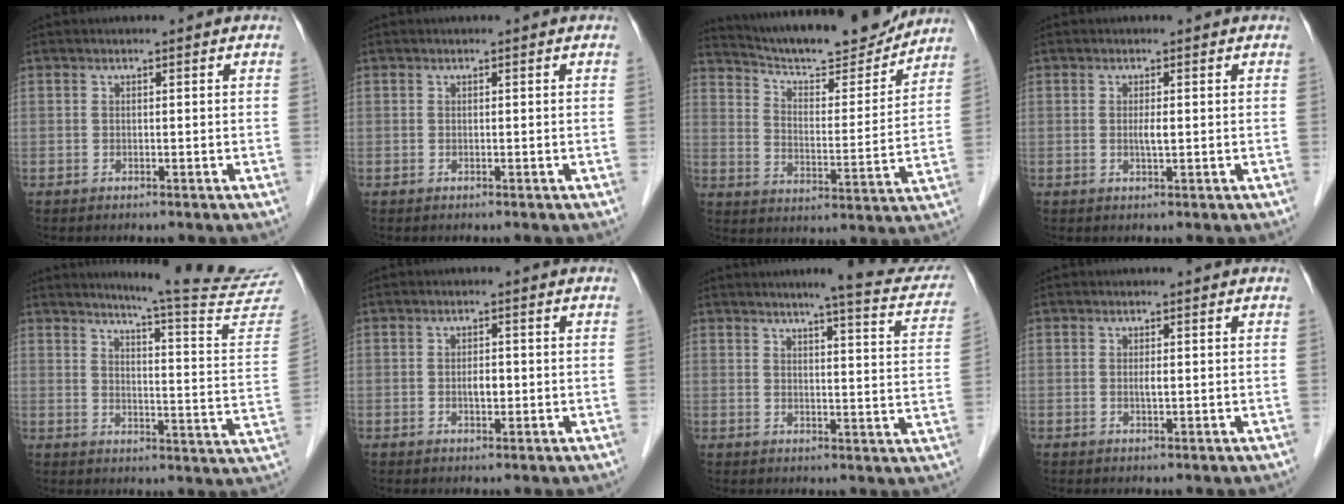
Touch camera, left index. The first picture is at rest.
{"total": 0.0}
{"total": 18.5, "force": [17.2, 2.6, 6.4], "torque": [-0.103, -0.009, 0.251]}
{"total": 1.3, "force": [0.1, 0.2, 1.3], "torque": [-0.027, -0.001, 0.002]}
{"total": 20.1, "force": [18.7, -1.1, 7.3], "torque": [-0.105, -0.107, 0.219]}
{"total": 1.8, "force": [-0.2, 0.9, 1.6], "torque": [-0.028, 0.001, -0.003]}
{"total": 12.1, "force": [10.5, 1.0, 5.8], "torque": [-0.058, -0.015, 0.102]}
{"total": 0.8, "force": [0.1, 0.1, 0.8], "torque": [-0.018, -0.002, 0.002]}